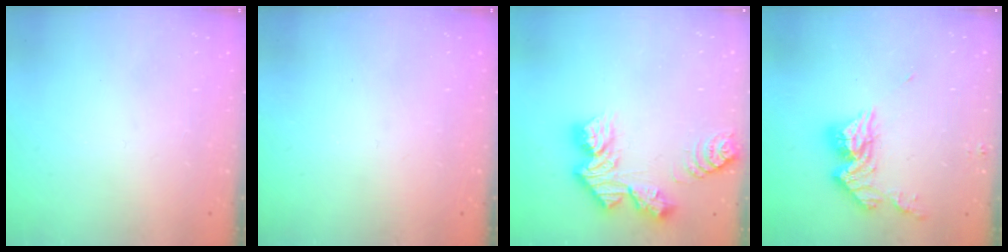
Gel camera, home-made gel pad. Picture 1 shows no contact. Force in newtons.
{"total": 0.0}
{"total": 12.8, "press": 12.7, "slide": 1.1}
{"total": 12.3, "press": 12.2, "slide": 1.0}